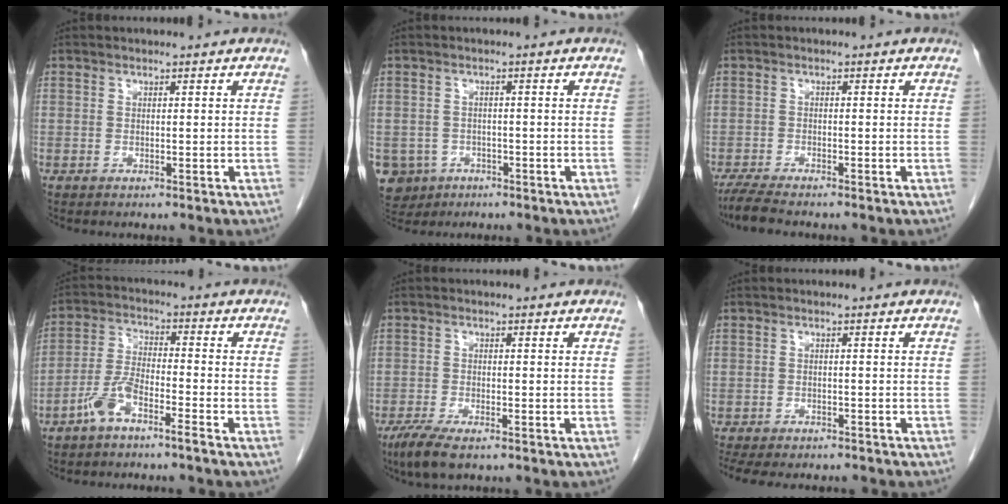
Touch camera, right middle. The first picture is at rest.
{"total": 6.4, "force": [-3.2, 5.5, 0.8], "torque": [-0.026, 0.003, -0.046]}
{"total": 5.1, "force": [-4.3, 0.5, 2.6], "torque": [-0.050, -0.016, -0.075]}
{"total": 5.7, "force": [-4.0, 0.8, 4.0], "torque": [-0.097, 0.009, -0.081]}
{"total": 5.2, "force": [-3.6, 1.1, 3.5], "torque": [-0.072, -0.013, -0.062]}
{"total": 13.0, "force": [-11.2, 3.6, 5.5], "torque": [-0.110, -0.014, -0.145]}